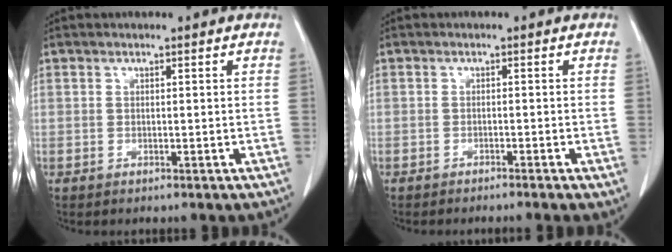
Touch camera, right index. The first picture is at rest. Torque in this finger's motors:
{"motor_torque": [-0.29, -0.26, -0.30, -0.06]}